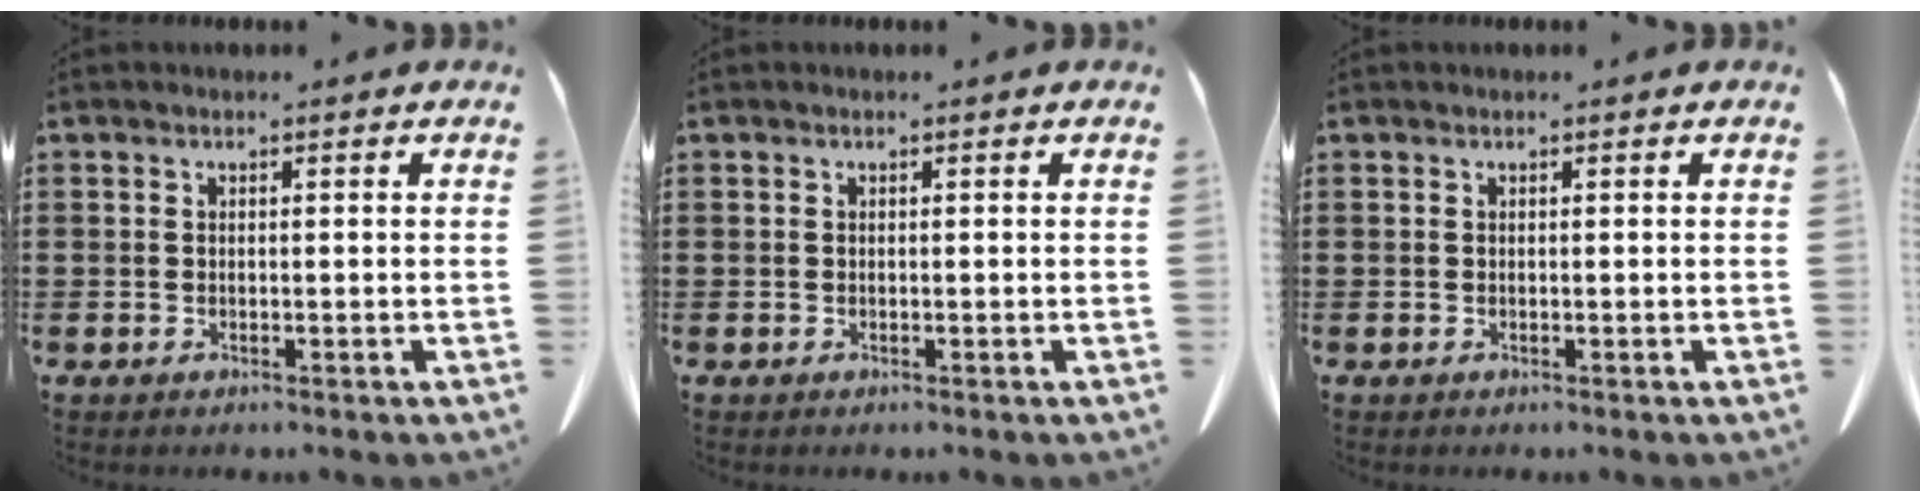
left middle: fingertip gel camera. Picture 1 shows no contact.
{"total": 0.0}
{"total": 0.0}